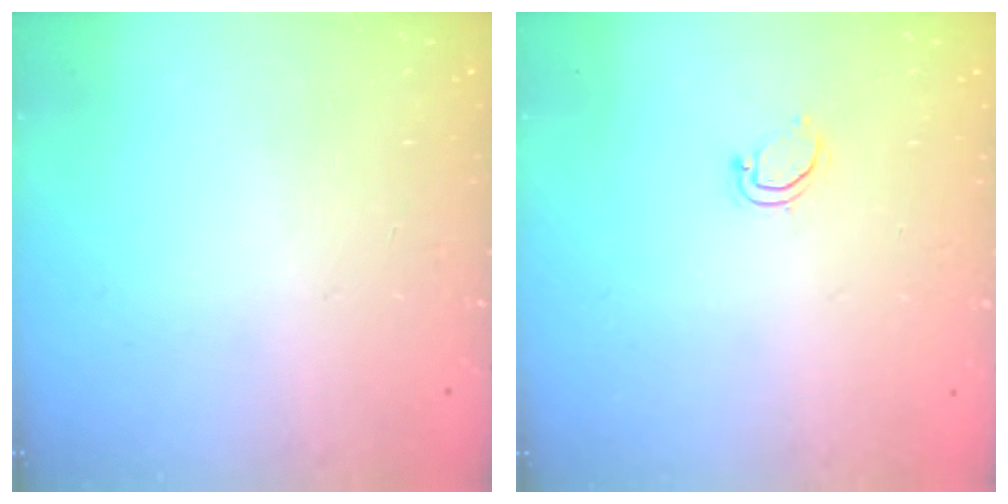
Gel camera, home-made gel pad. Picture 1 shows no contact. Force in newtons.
{"total": 3.1, "press": 3.1, "slide": 0.2}